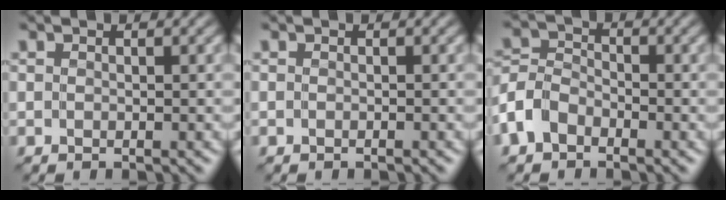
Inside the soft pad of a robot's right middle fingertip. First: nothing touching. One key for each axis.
{"total": 0.0}
{"total": 3.4, "fx": -1.9, "fy": 2.3, "fz": 1.5, "tx": -0.037, "ty": 0.007, "tz": -0.052}